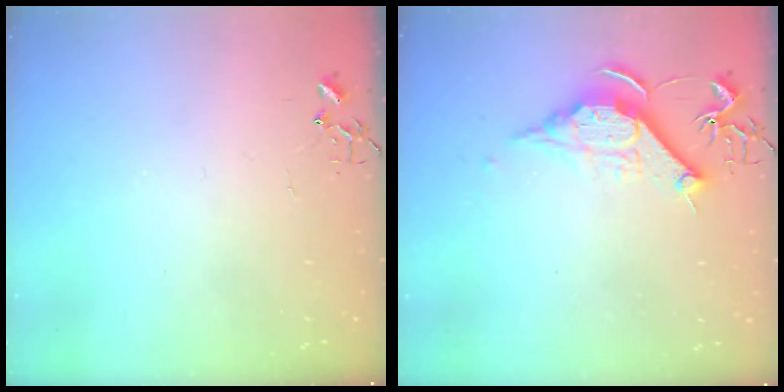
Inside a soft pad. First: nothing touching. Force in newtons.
{"total": 11.3, "press": 11.2, "slide": 1.1}